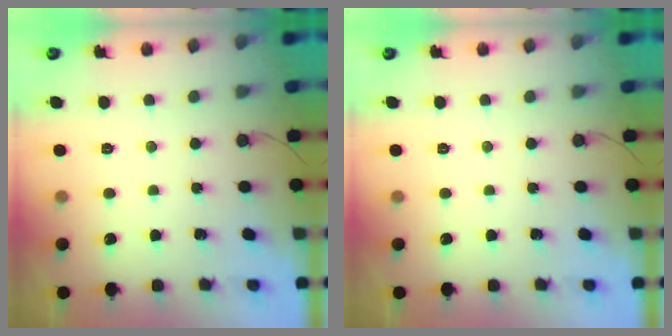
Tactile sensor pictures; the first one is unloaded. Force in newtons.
{"total": 0.0}